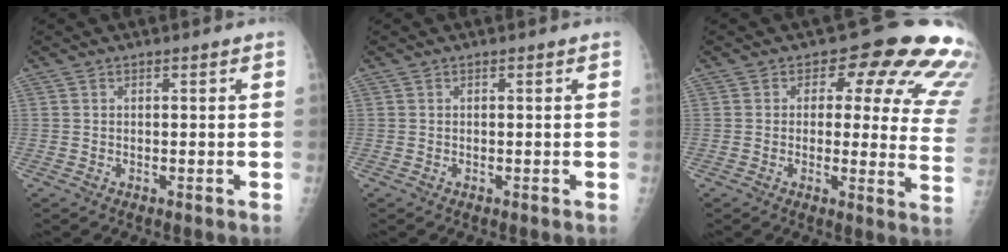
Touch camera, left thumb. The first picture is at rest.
{"total": 0.0}
{"total": 16.7, "force": [8.5, 8.1, 11.9], "torque": [-0.084, -0.036, 0.073]}